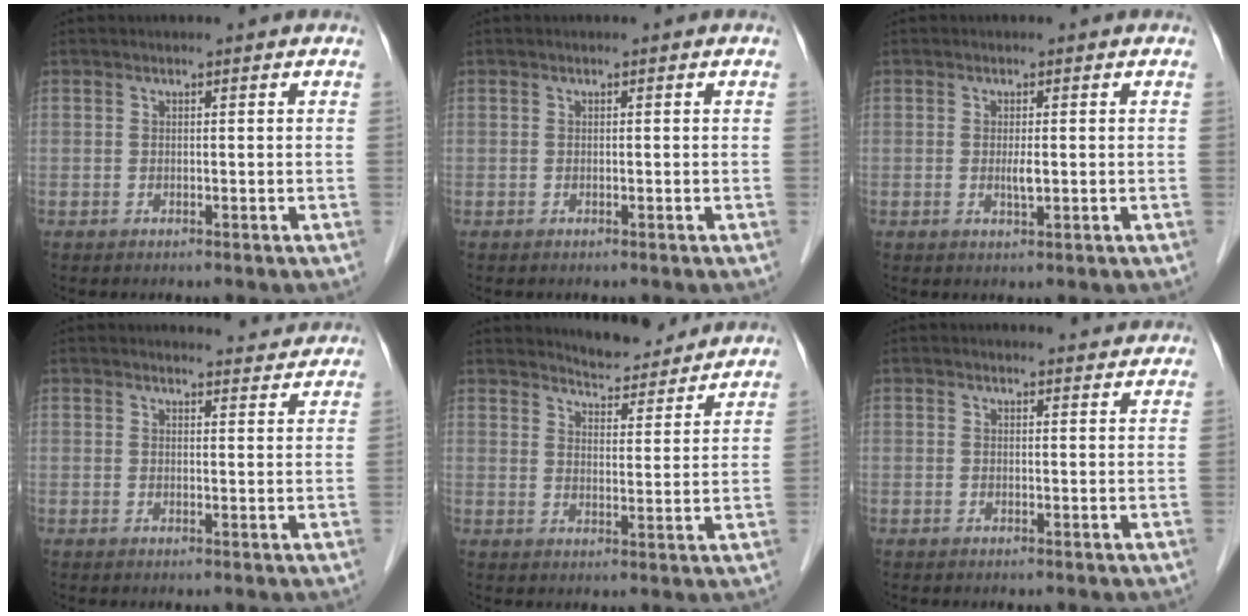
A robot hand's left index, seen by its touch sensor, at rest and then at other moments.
{"total": 0.0}
{"total": 1.5, "force": [-0.2, 0.2, 1.4], "torque": [-0.029, -0.006, -0.003]}
{"total": 5.8, "force": [5.7, 0.9, 0.5], "torque": [-0.001, 0.001, 0.056]}
{"total": 9.3, "force": [9.0, 1.5, 1.8], "torque": [-0.028, -0.002, 0.124]}
{"total": 3.9, "force": [3.7, 0.8, 0.5], "torque": [-0.006, 0.006, 0.039]}